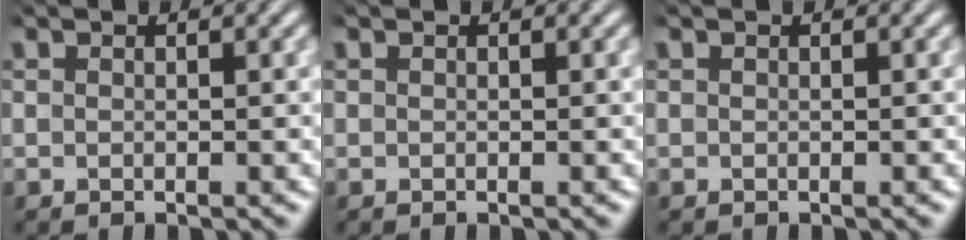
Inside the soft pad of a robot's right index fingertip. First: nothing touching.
{"total": 0.0}
{"total": 0.0}